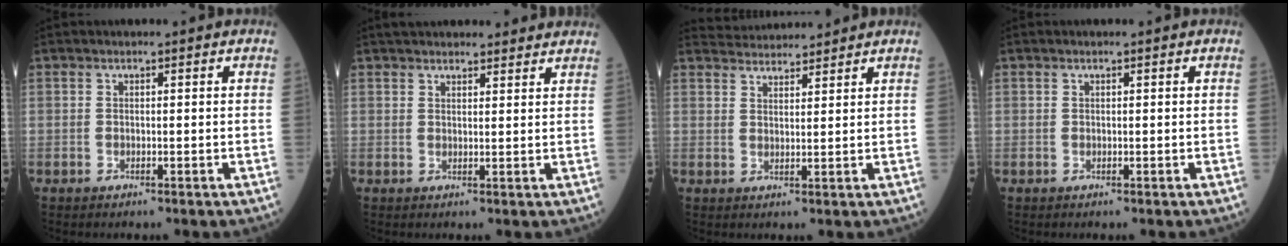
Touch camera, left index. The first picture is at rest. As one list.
[{"total": 10.7, "force": [9.8, 2.7, 3.5], "torque": [-0.034, 0.028, 0.120]}, {"total": 5.4, "force": [5.4, 0.4, 0.4], "torque": [-0.014, 0.031, 0.087]}, {"total": 0.0}]